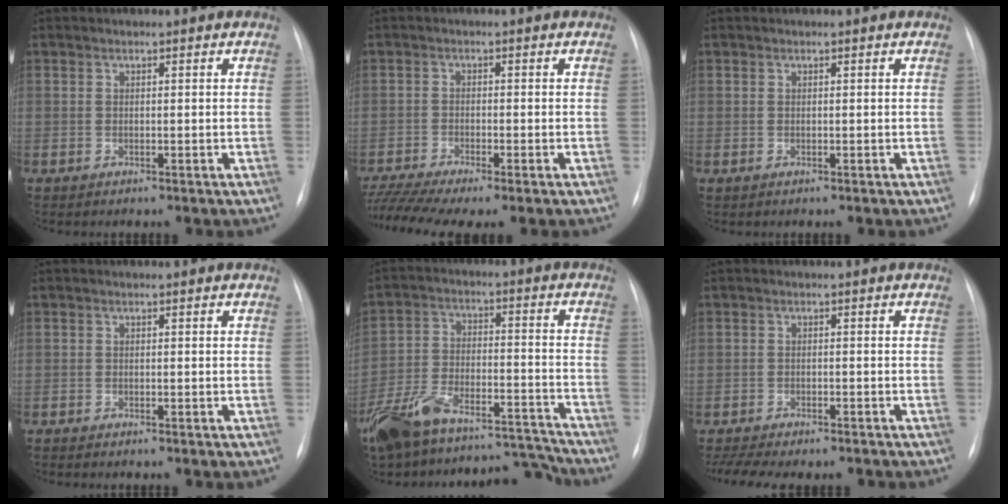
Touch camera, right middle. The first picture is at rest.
{"total": 8.0, "force": [-6.5, 0.1, 4.6], "torque": [-0.094, -0.010, -0.111]}
{"total": 0.0}
{"total": 1.0, "force": [-0.9, -0.2, 0.3], "torque": [-0.005, -0.002, -0.016]}
{"total": 17.7, "force": [-16.3, 4.1, 5.8], "torque": [-0.115, 0.032, -0.270]}
{"total": 9.9, "force": [-8.6, 2.2, 4.4], "torque": [-0.072, 0.001, -0.119]}